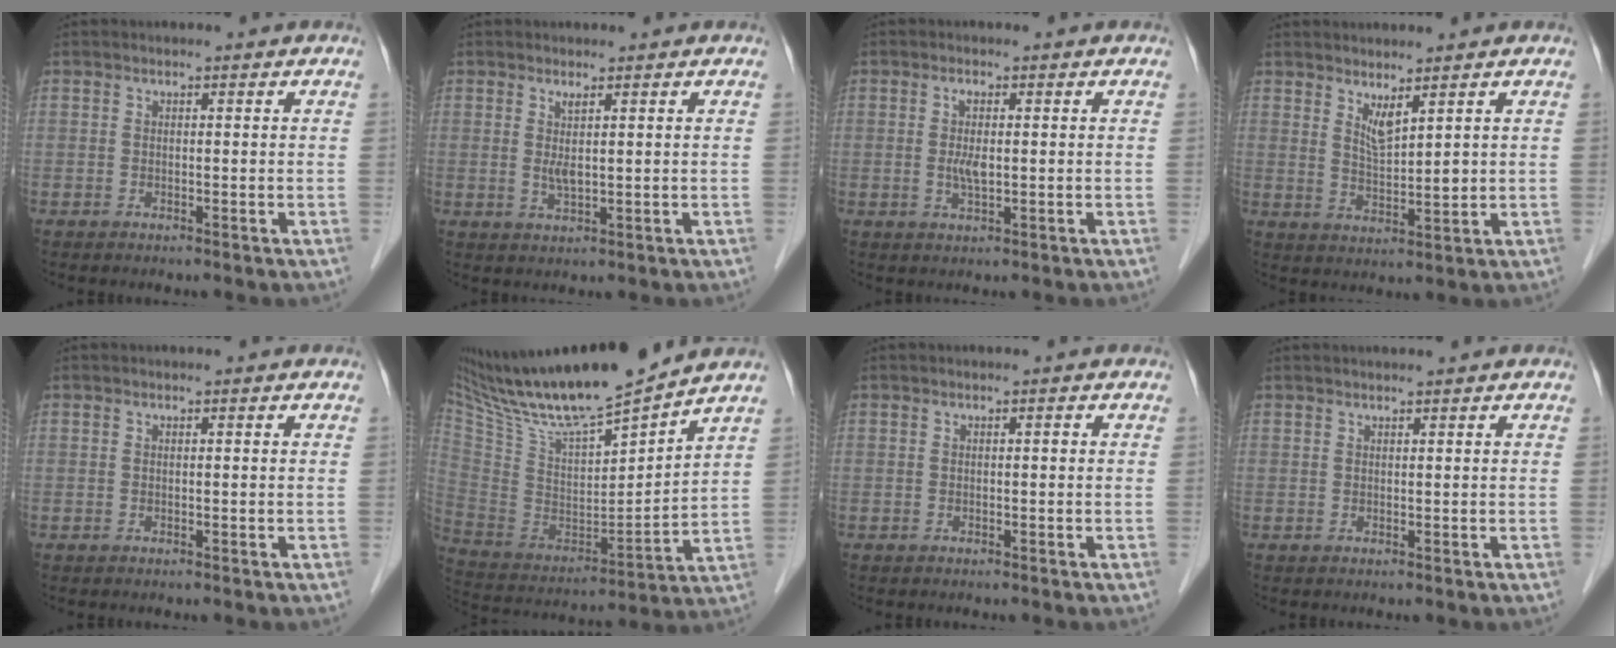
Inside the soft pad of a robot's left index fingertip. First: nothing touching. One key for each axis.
{"total": 2.1, "fx": 0.6, "fy": 0.1, "fz": 2.0, "tx": -0.044, "ty": -0.004, "tz": 0.016}
{"total": 2.6, "fx": -0.1, "fy": 0.7, "fz": 2.6, "tx": -0.055, "ty": -0.003, "tz": -0.001}
{"total": 3.3, "fx": 2.3, "fy": 0.3, "fz": 2.4, "tx": -0.049, "ty": -0.017, "tz": 0.050}
{"total": 0.0}
{"total": 21.5, "fx": 18.3, "fy": 1.7, "fz": 11.1, "tx": -0.202, "ty": -0.003, "tz": 0.330}
{"total": 0.0}
{"total": 1.5, "fx": 1.4, "fy": -0.2, "fz": 0.6, "tx": -0.007, "ty": 0.011, "tz": 0.027}